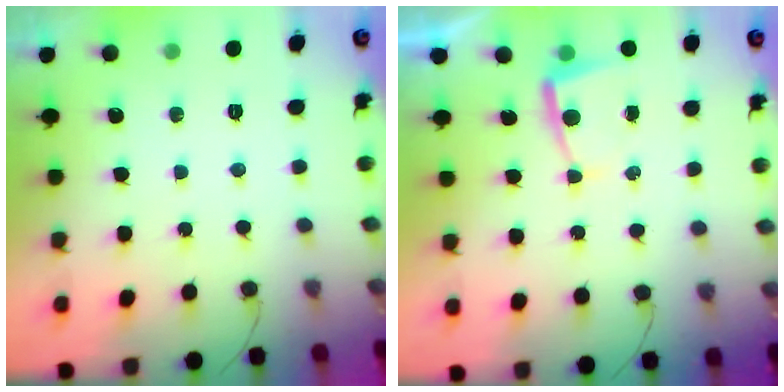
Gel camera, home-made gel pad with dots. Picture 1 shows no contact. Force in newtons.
{"total": 3.0, "press": 3.0, "slide": 0.4}